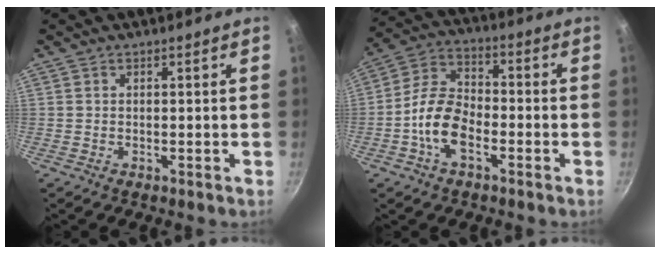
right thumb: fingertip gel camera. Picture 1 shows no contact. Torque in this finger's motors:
{"motor_torque": [-0.34, 0.73, -0.27, 0.00, 0.29]}